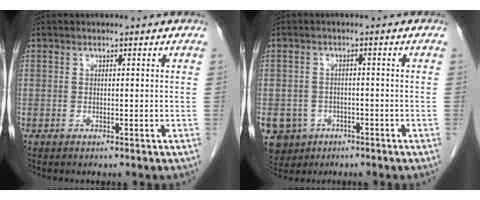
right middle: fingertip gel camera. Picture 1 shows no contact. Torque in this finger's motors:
{"motor_torque": [1.13, -1.01, 0.55, 0.10]}